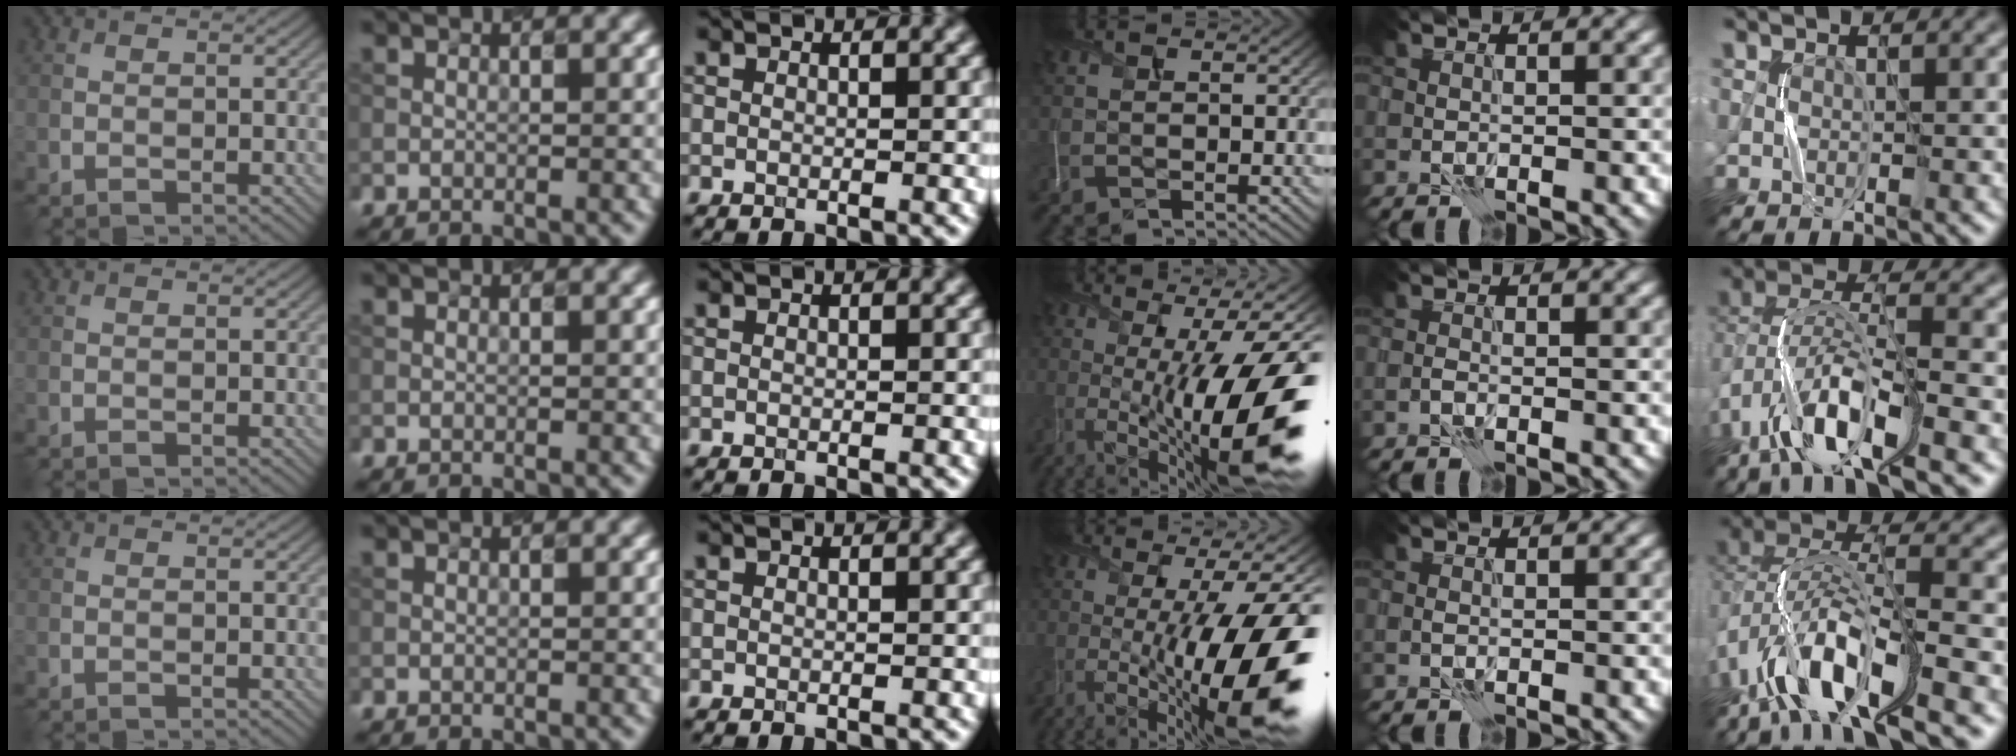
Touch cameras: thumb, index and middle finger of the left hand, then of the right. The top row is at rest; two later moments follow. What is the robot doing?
{"motion": "press", "object": "grip strengthener"}